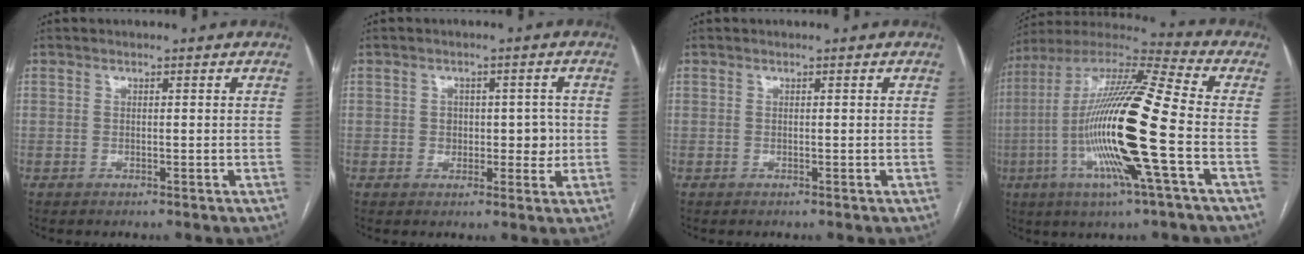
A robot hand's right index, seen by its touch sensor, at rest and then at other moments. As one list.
[{"total": 4.3, "force": [-0.2, 3.0, 3.1], "torque": [-0.028, 0.010, 0.002]}, {"total": 0.0}, {"total": 21.3, "force": [-4.6, 0.6, 20.8], "torque": [-0.425, -0.017, -0.099]}]